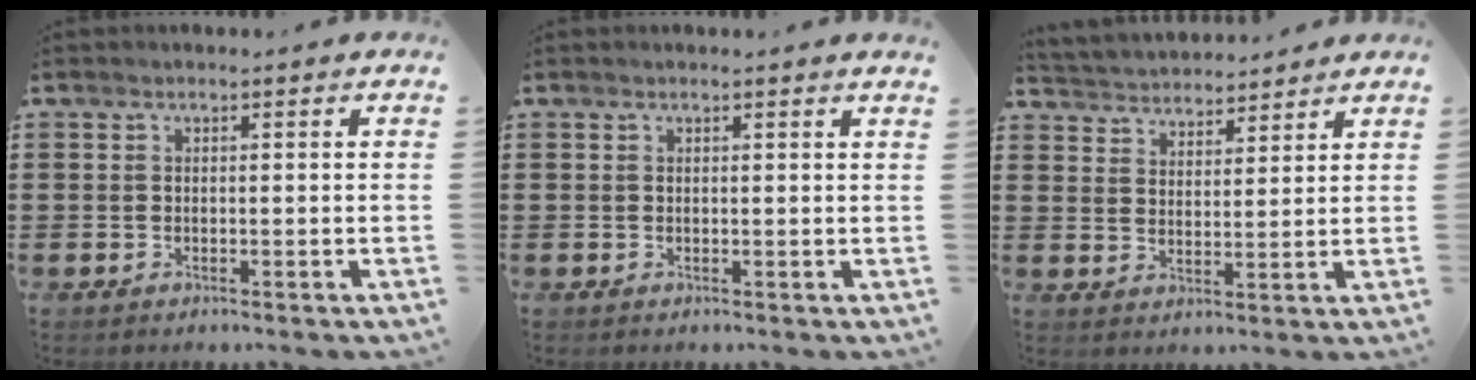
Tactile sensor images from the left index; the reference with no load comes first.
{"total": 0.7, "force": [0.5, -0.2, 0.4], "torque": [-0.008, -0.003, 0.010]}
{"total": 3.7, "force": [3.6, 0.7, -0.5], "torque": [-0.007, -0.016, 0.065]}